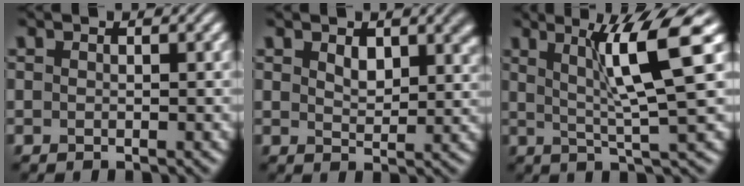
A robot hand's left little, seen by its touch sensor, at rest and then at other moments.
{"total": 3.1, "force": [1.6, 1.7, 2.0], "torque": [-0.034, -0.003, 0.031]}
{"total": 7.5, "force": [2.4, 0.9, 7.1], "torque": [-0.111, 0.006, 0.040]}